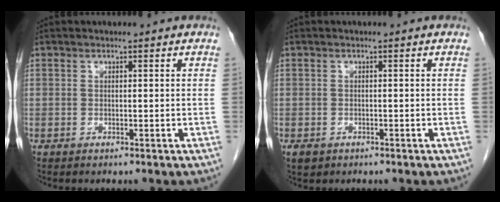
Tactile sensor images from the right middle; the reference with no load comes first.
{"total": 1.6, "force": [-0.8, 1.2, 0.6], "torque": [-0.014, 0.001, -0.006]}